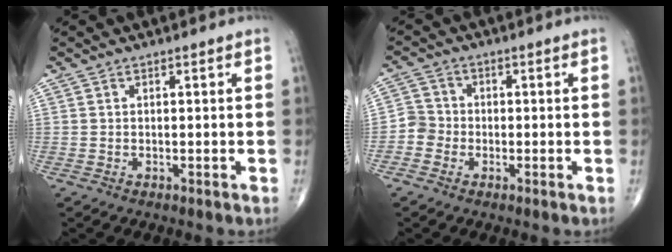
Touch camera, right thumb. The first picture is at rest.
{"total": 3.6, "force": [-1.5, 3.2, 0.4], "torque": [0.012, 0.011, -0.044]}